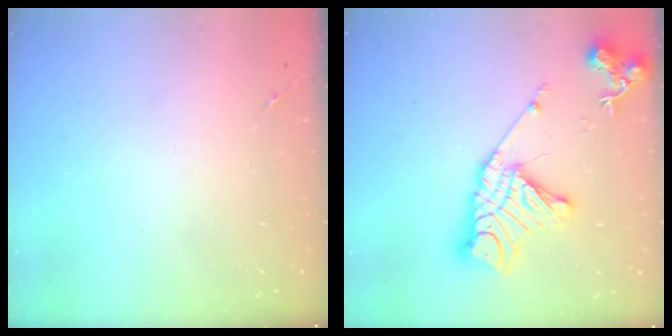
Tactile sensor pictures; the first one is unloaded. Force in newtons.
{"total": 19.1, "press": 19.0, "slide": 1.8}